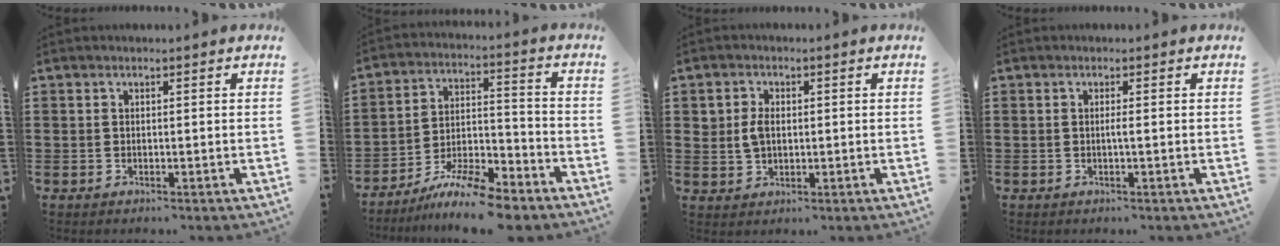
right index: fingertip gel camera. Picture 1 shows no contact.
{"total": 9.5, "force": [-8.4, 1.3, 4.1], "torque": [-0.073, 0.021, -0.160]}
{"total": 2.9, "force": [0.4, 2.0, 2.1], "torque": [-0.046, 0.008, 0.008]}
{"total": 1.0, "force": [-0.2, -0.2, 0.9], "torque": [-0.019, -0.005, -0.004]}